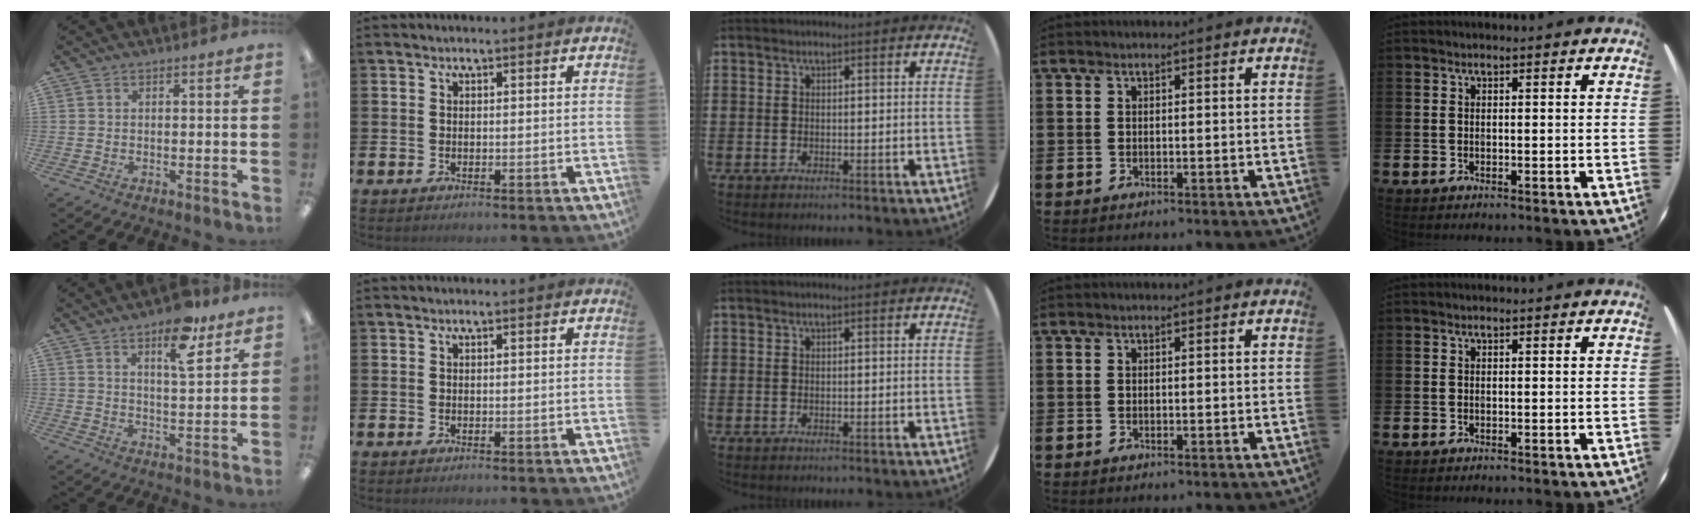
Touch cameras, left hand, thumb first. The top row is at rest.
{"thumb": {"total": 11.5, "force": [7.2, 4.3, 7.9], "torque": [-0.114, -0.033, 0.120]}}